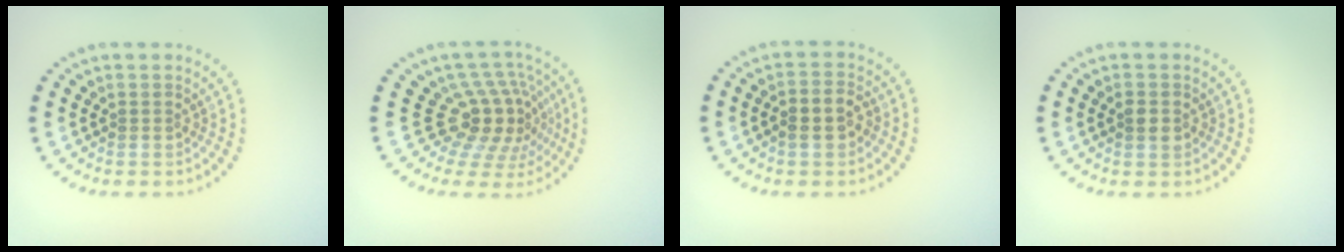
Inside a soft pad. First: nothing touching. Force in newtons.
{"total": 5.1, "press": 3.6, "slide": 3.6}
{"total": 2.8, "press": 2.6, "slide": 0.8}
{"total": 1.3, "press": 1.3, "slide": 0.0}